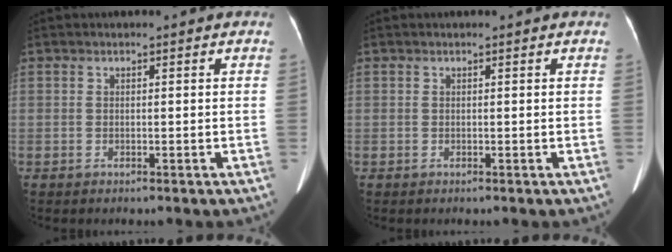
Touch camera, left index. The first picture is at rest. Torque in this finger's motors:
{"motor_torque": [-0.37, -0.61, -0.23, -0.03]}